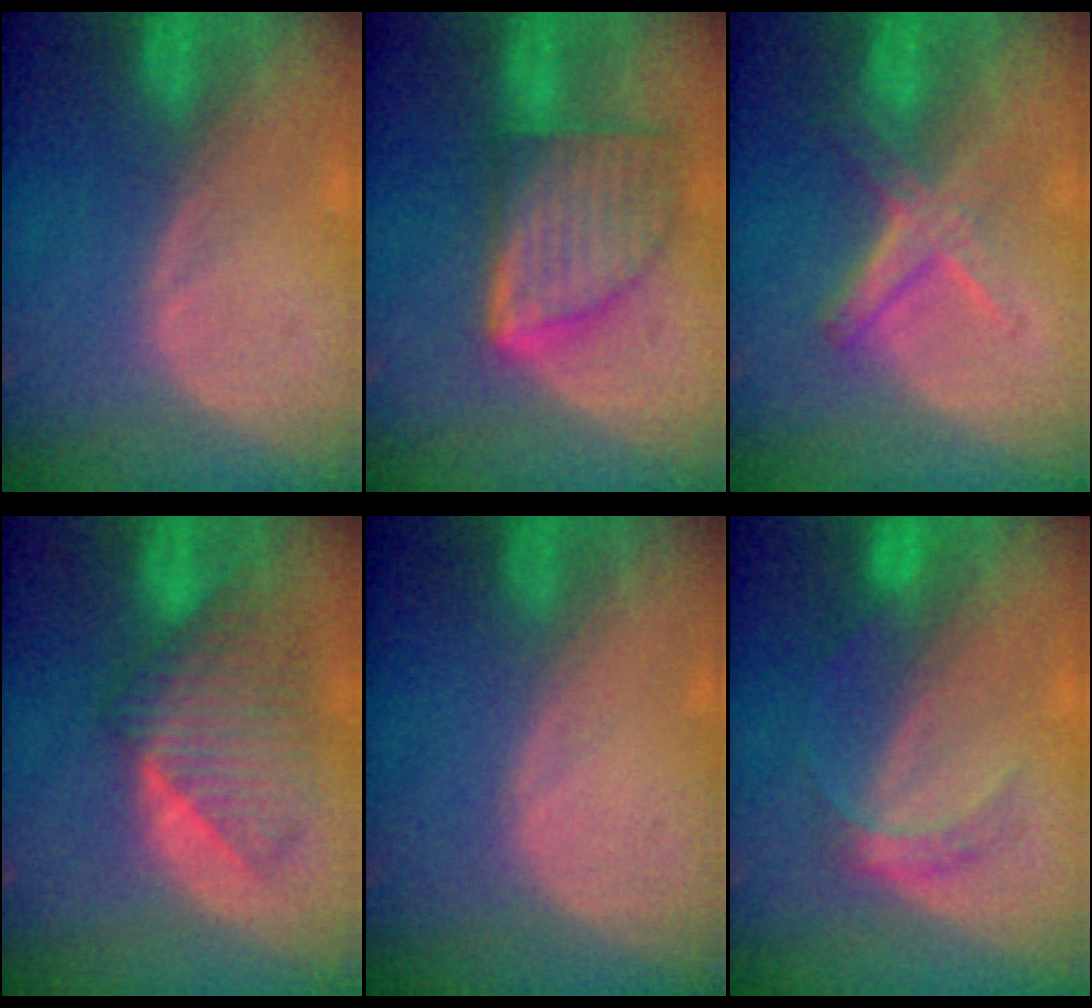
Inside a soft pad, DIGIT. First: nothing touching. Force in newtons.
{"total": 9.3, "press": 9.3, "slide": 0.5}
{"total": 5.8, "press": 5.5, "slide": 1.8}
{"total": 8.7, "press": 8.1, "slide": 3.1}
{"total": 0.0}
{"total": 3.5, "press": 3.5, "slide": 0.4}